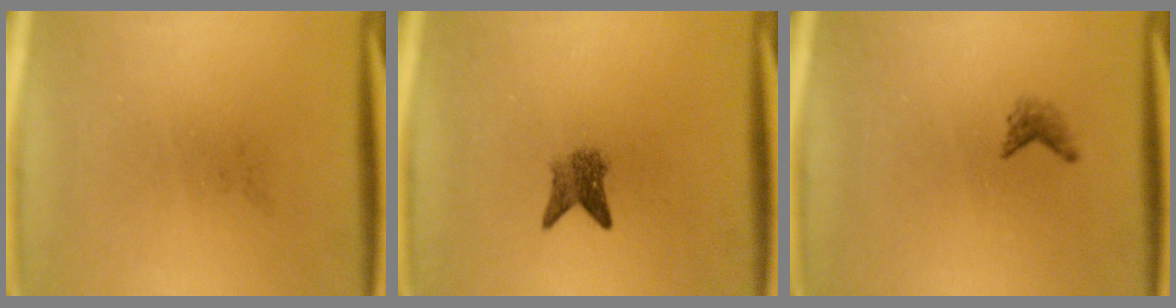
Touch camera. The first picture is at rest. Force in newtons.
{"total": 2.8}
{"total": 1.1}